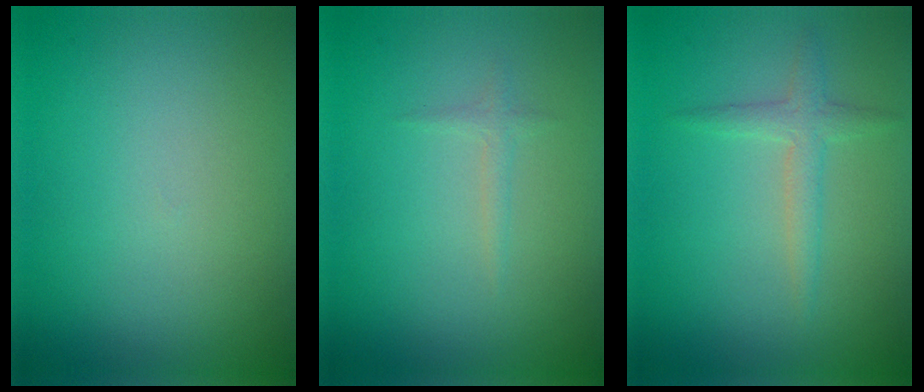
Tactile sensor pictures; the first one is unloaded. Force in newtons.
{"total": 0.8, "press": 0.8, "slide": 0.1}
{"total": 2.0, "press": 2.0, "slide": 0.1}